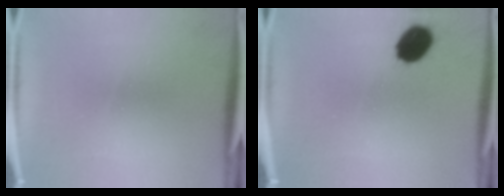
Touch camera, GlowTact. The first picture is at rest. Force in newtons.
{"total": 9.2}